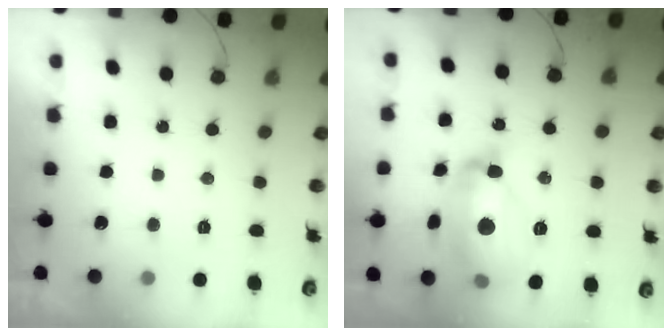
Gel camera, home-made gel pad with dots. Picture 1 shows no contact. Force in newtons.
{"total": 15.6, "press": 15.5, "slide": 1.4}